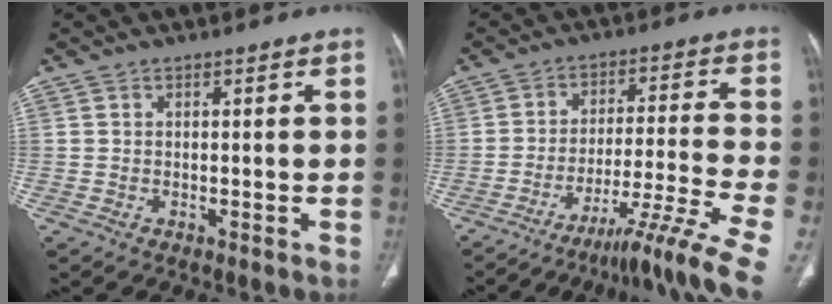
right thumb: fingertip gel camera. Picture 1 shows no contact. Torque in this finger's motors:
{"motor_torque": [0.74, -0.99, 0.58, -0.66, 0.08]}